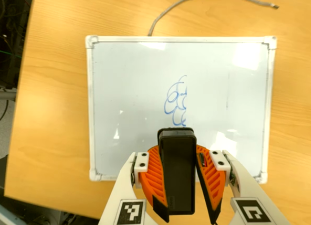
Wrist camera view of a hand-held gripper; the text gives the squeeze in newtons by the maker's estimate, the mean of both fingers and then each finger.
{"total": 12.8, "left": 11.0, "right": 14.5}